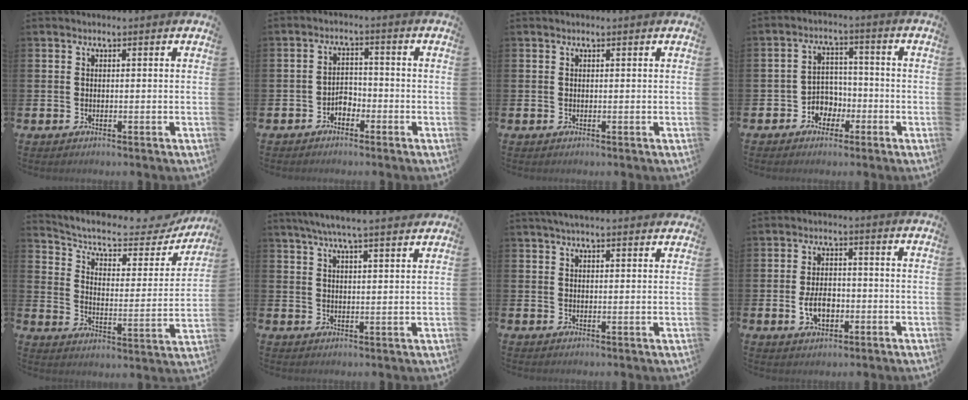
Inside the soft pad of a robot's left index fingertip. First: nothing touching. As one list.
[{"total": 2.3, "force": [-1.8, 1.3, 0.6], "torque": [-0.016, 0.007, -0.039]}, {"total": 0.0}, {"total": 4.0, "force": [-1.7, 3.5, 0.7], "torque": [-0.025, 0.003, -0.039]}, {"total": 7.0, "force": [6.0, 2.4, 2.7], "torque": [-0.082, -0.042, 0.097]}, {"total": 6.0, "force": [5.6, -0.1, 2.2], "torque": [-0.056, -0.018, 0.099]}, {"total": 3.3, "force": [3.0, 0.3, 1.1], "torque": [-0.028, -0.006, 0.056]}, {"total": 4.4, "force": [-1.2, 2.7, 3.2], "torque": [-0.042, 0.000, -0.025]}]